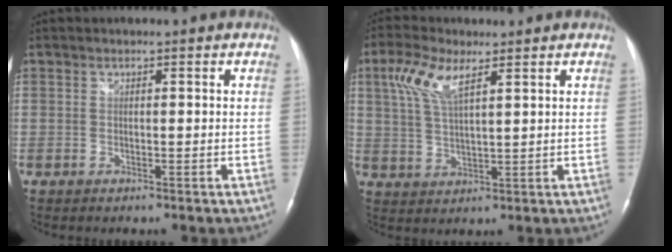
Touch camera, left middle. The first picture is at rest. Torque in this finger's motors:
{"motor_torque": [0.42, -0.36, 0.10, 0.08]}